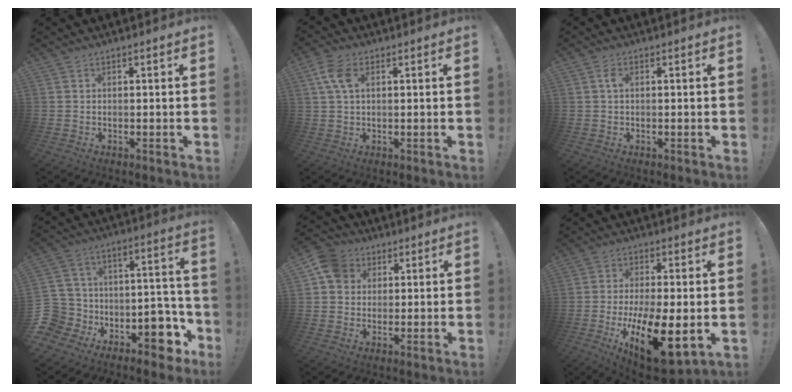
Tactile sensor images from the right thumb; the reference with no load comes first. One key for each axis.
{"total": 6.6, "fx": 2.0, "fy": 3.8, "fz": 5.0, "tx": -0.113, "ty": 0.005, "tz": 0.038}
{"total": 2.0, "fx": 0.4, "fy": 0.9, "fz": 1.8, "tx": -0.040, "ty": 0.007, "tz": 0.005}
{"total": 14.2, "fx": -8.3, "fy": 9.6, "fz": 6.2, "tx": -0.090, "ty": 0.047, "tz": -0.130}
{"total": 8.6, "fx": 2.6, "fy": 7.6, "fz": 3.1, "tx": -0.047, "ty": 0.000, "tz": 0.054}
{"total": 19.2, "fx": -5.1, "fy": 7.9, "fz": 16.8, "tx": -0.278, "ty": 0.012, "tz": -0.068}